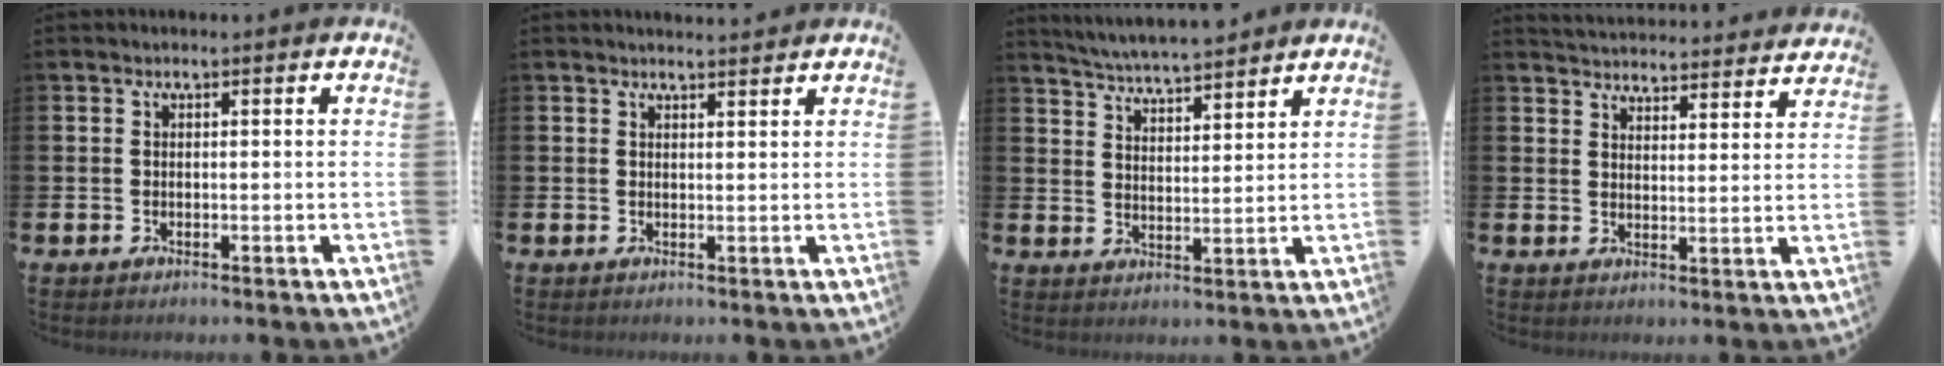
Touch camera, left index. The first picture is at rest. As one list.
[{"total": 1.8, "force": [1.8, 0.1, -0.1], "torque": [0.007, -0.010, 0.031]}, {"total": 5.4, "force": [5.3, 0.1, 0.6], "torque": [-0.035, -0.029, 0.096]}, {"total": 4.9, "force": [4.8, 0.4, -0.1], "torque": [-0.013, -0.036, 0.087]}]